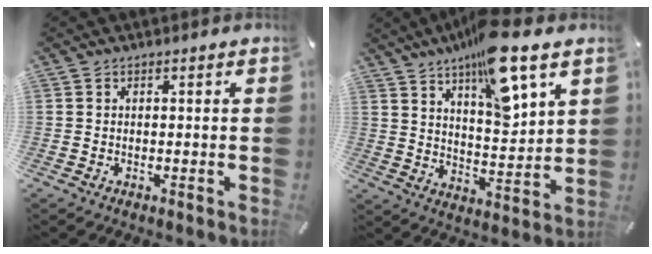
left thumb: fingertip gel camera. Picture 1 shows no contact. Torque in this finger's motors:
{"motor_torque": [2.86, 2.14, 1.88, -0.89, 0.44]}